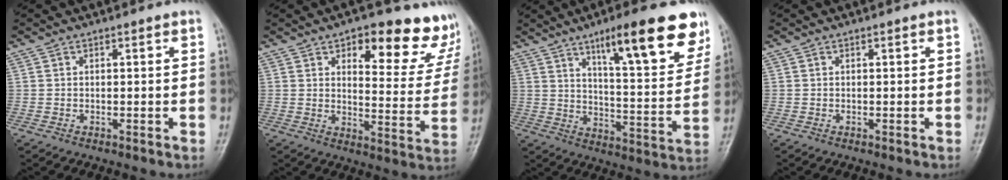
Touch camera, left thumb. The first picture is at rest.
{"total": 18.5, "force": [10.9, 8.1, 12.6], "torque": [-0.095, -0.050, 0.135]}
{"total": 18.5, "force": [11.2, 4.5, 14.1], "torque": [-0.166, -0.050, 0.171]}
{"total": 0.0}